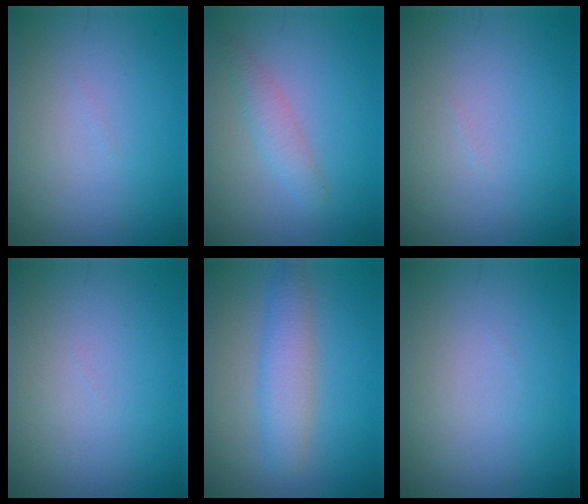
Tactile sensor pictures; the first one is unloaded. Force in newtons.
{"total": 2.0, "press": 2.0, "slide": 0.1}
{"total": 0.0}
{"total": 0.0}
{"total": 3.7, "press": 3.7, "slide": 0.1}
{"total": 0.0}